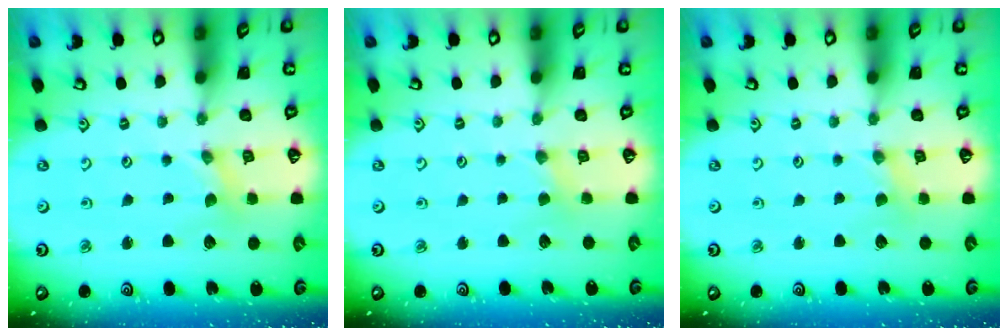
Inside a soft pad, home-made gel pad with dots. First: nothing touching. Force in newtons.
{"total": 1.4, "press": 1.4, "slide": 0.4}
{"total": 1.4, "press": 1.3, "slide": 0.3}